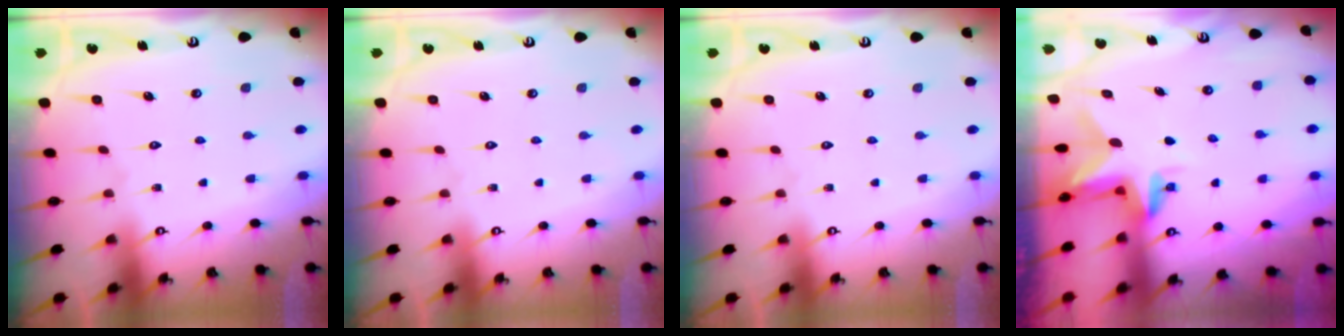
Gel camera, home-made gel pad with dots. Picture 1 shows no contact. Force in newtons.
{"total": 0.0}
{"total": 0.0}
{"total": 3.2, "press": 3.2, "slide": 0.2}